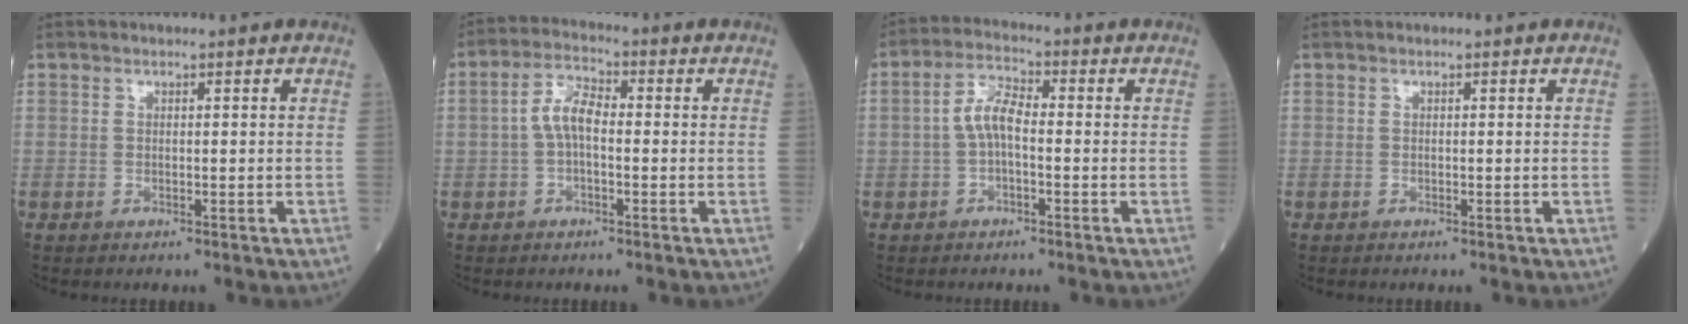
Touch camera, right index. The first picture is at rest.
{"total": 5.0, "force": [-0.3, 2.1, 4.6], "torque": [-0.090, 0.014, -0.010]}
{"total": 5.1, "force": [-0.7, 1.6, 4.8], "torque": [-0.095, 0.014, -0.017]}
{"total": 0.0}